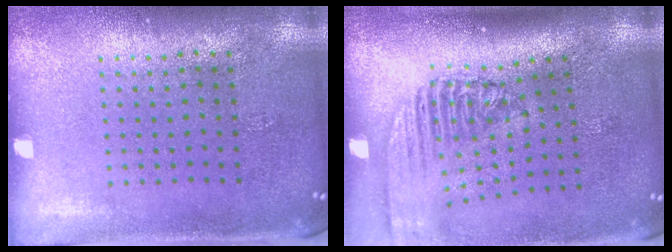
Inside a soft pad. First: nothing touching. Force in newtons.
{"total": 2.3, "press": 1.7, "slide": 1.5}